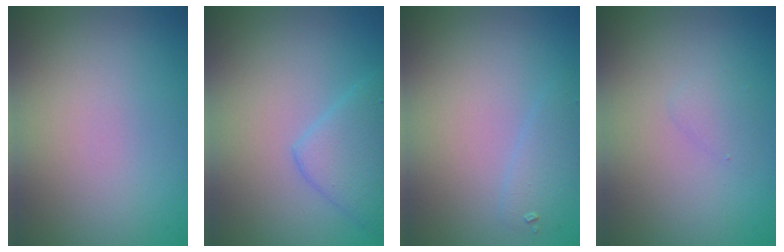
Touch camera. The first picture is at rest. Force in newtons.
{"total": 3.4, "press": 3.4, "slide": 0.2}
{"total": 1.4, "press": 1.4, "slide": 0.0}
{"total": 0.8, "press": 0.8, "slide": 0.1}